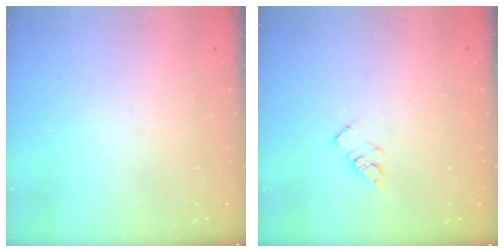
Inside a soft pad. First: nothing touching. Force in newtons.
{"total": 5.8, "press": 5.8, "slide": 0.4}